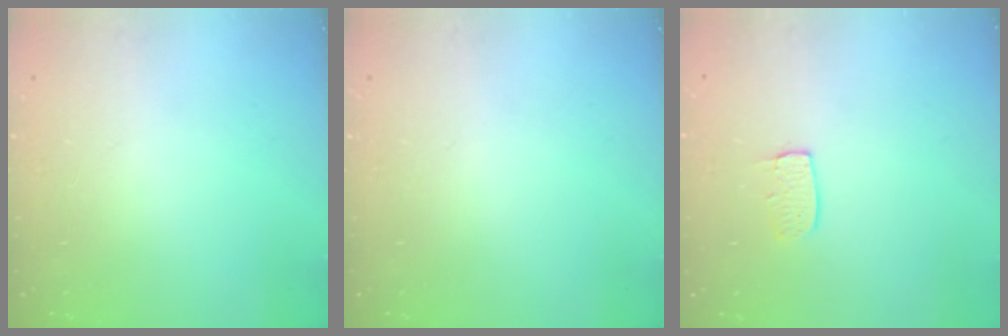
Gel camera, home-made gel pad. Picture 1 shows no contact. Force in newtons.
{"total": 0.0}
{"total": 6.7, "press": 6.6, "slide": 0.4}